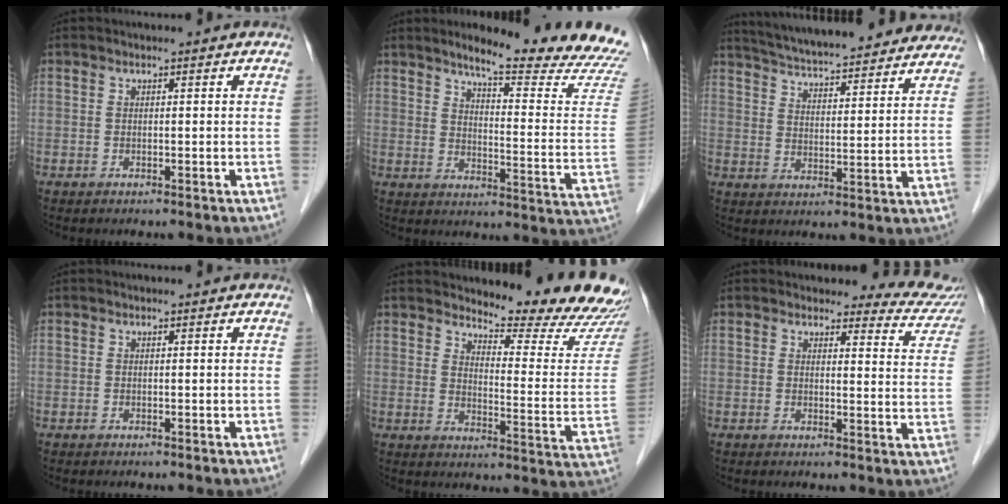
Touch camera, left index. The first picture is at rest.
{"total": 19.0, "force": [17.4, -0.3, 7.8], "torque": [-0.109, -0.101, 0.204]}
{"total": 28.7, "force": [26.1, 4.6, 11.0], "torque": [-0.181, -0.023, 0.333]}
{"total": 0.0}
{"total": 17.2, "force": [16.4, 1.5, 5.0], "torque": [-0.059, -0.110, 0.183]}
{"total": 9.0, "force": [8.7, 2.3, 0.4], "torque": [0.033, -0.046, 0.060]}